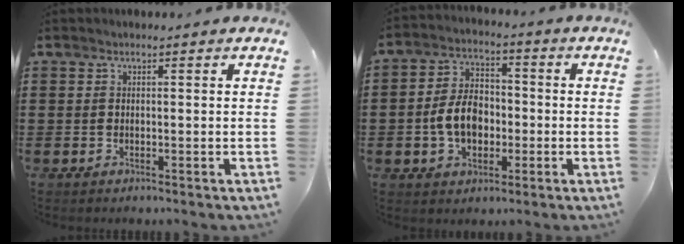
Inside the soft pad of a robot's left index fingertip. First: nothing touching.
{"total": 7.5, "force": [-1.6, 5.1, 5.2], "torque": [-0.118, 0.001, -0.039]}